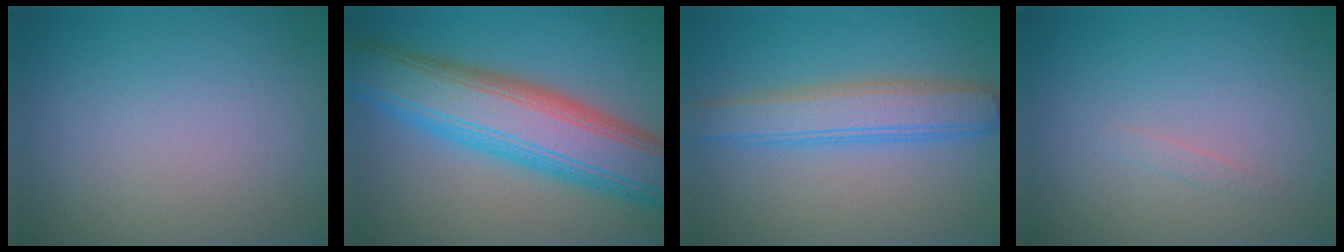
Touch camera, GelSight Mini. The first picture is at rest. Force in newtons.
{"total": 10.4, "press": 10.4, "slide": 0.2}
{"total": 4.3, "press": 4.3, "slide": 0.2}
{"total": 0.5, "press": 0.5, "slide": 0.1}